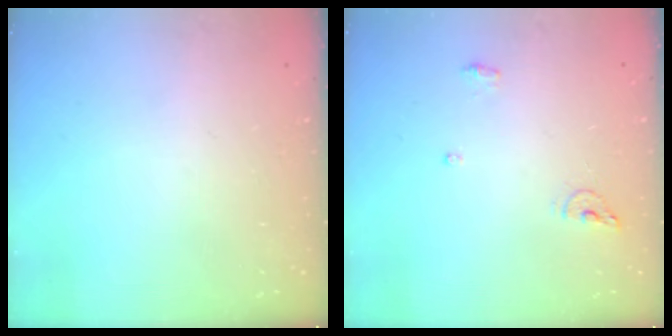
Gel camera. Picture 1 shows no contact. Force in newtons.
{"total": 6.1, "press": 5.9, "slide": 1.4}